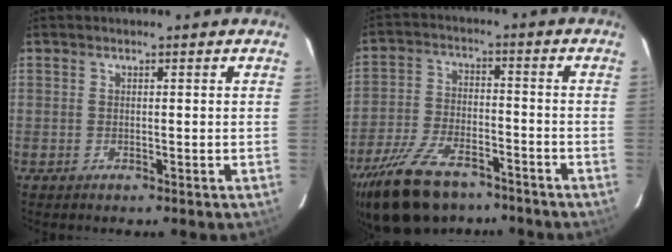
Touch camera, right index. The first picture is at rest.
{"total": 18.4, "force": [-13.5, 8.3, 9.3], "torque": [-0.206, -0.020, -0.231]}